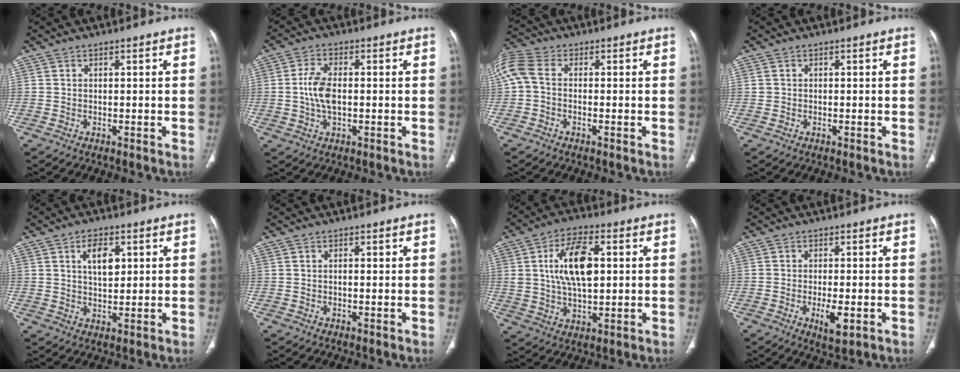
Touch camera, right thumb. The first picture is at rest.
{"total": 6.0, "force": [-0.2, 3.1, 5.1], "torque": [-0.107, 0.007, -0.008]}
{"total": 8.6, "force": [-0.1, 5.9, 6.2], "torque": [-0.161, 0.025, -0.007]}
{"total": 0.6, "force": [0.1, 0.6, 0.2], "torque": [0.001, 0.003, 0.002]}
{"total": 6.0, "force": [2.1, 3.3, 4.6], "torque": [-0.061, -0.010, 0.036]}
{"total": 0.7, "force": [0.1, 0.3, 0.6], "torque": [-0.014, 0.001, 0.001]}
{"total": 13.1, "force": [2.6, 6.7, 11.0], "torque": [-0.187, 0.001, 0.048]}
{"total": 4.7, "force": [-1.5, 1.7, 4.1], "torque": [-0.067, -0.008, -0.019]}